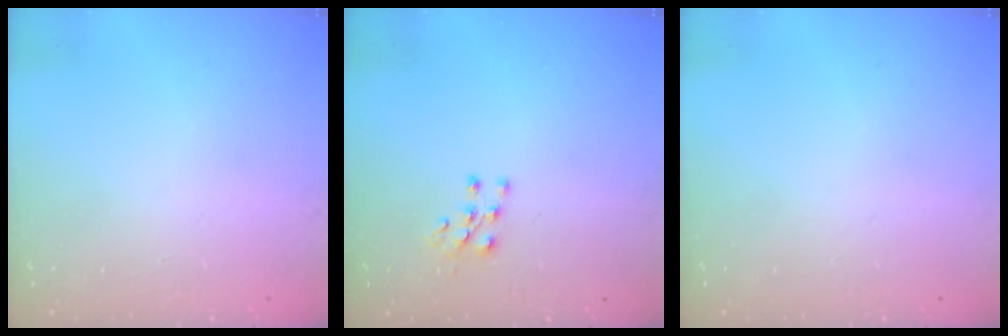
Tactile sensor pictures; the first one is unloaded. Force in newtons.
{"total": 6.0, "press": 6.0, "slide": 0.5}
{"total": 0.0}